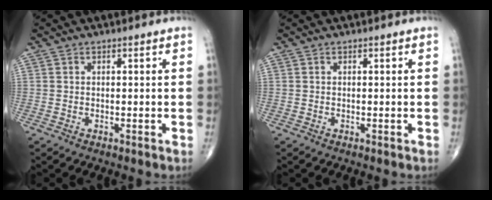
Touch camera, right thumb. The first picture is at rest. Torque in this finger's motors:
{"motor_torque": [0.00, 0.00, 0.28, 0.20, 0.00]}